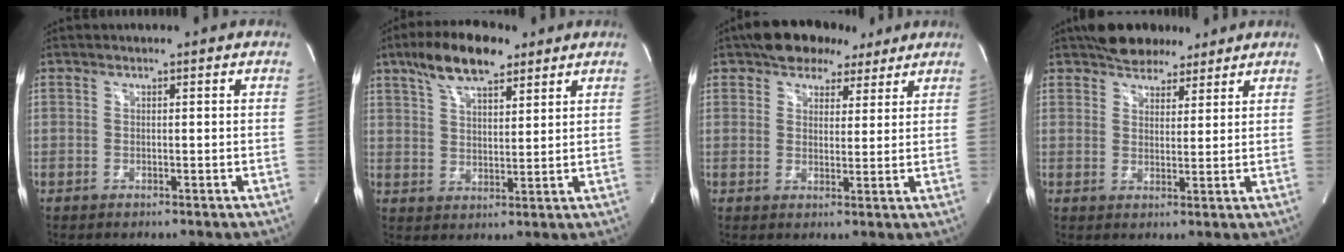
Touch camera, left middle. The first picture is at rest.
{"total": 10.6, "force": [7.2, 3.6, 6.9], "torque": [-0.131, 0.016, 0.129]}
{"total": 9.2, "force": [6.8, 4.9, 3.8], "torque": [-0.048, 0.028, 0.101]}
{"total": 7.8, "force": [6.4, 3.4, 3.0], "torque": [-0.045, 0.019, 0.104]}